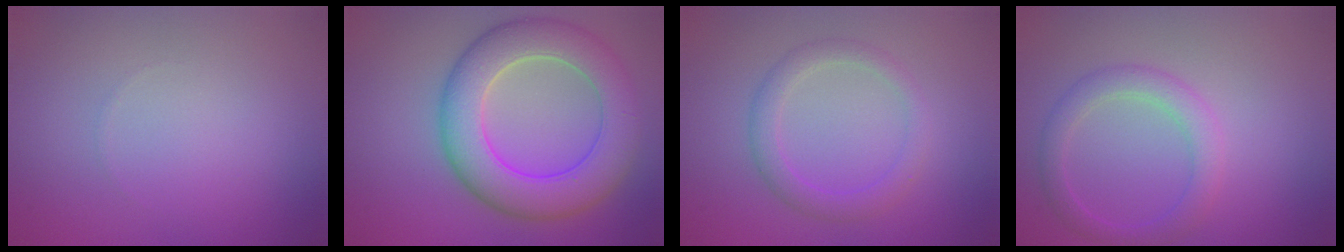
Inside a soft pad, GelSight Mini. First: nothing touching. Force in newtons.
{"total": 8.2, "press": 8.2, "slide": 0.3}
{"total": 2.5, "press": 2.5, "slide": 0.2}
{"total": 2.7, "press": 2.7, "slide": 0.1}